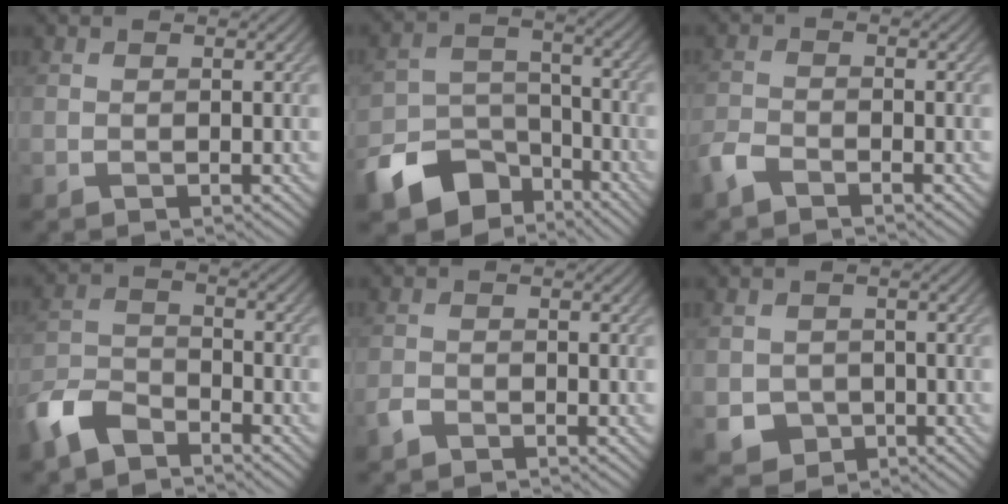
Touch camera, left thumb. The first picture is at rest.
{"total": 11.5, "force": [-7.5, 7.0, 5.0], "torque": [-0.112, -0.022, -0.137]}
{"total": 2.9, "force": [-2.4, 0.9, 1.4], "torque": [-0.036, -0.006, -0.060]}
{"total": 6.9, "force": [-5.3, 2.8, 3.4], "torque": [-0.075, -0.004, -0.123]}
{"total": 1.5, "force": [-1.3, 0.5, 0.6], "torque": [-0.012, 0.000, -0.031]}
{"total": 3.5, "force": [-1.3, 3.0, 1.1], "torque": [-0.027, -0.012, -0.026]}